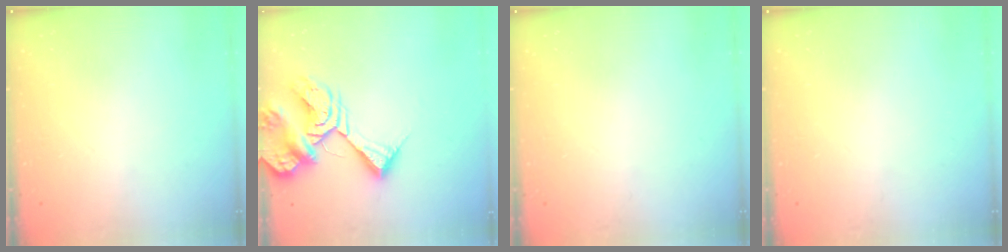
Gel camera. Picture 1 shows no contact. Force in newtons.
{"total": 12.1, "press": 12.0, "slide": 1.6}
{"total": 0.0}
{"total": 0.0}